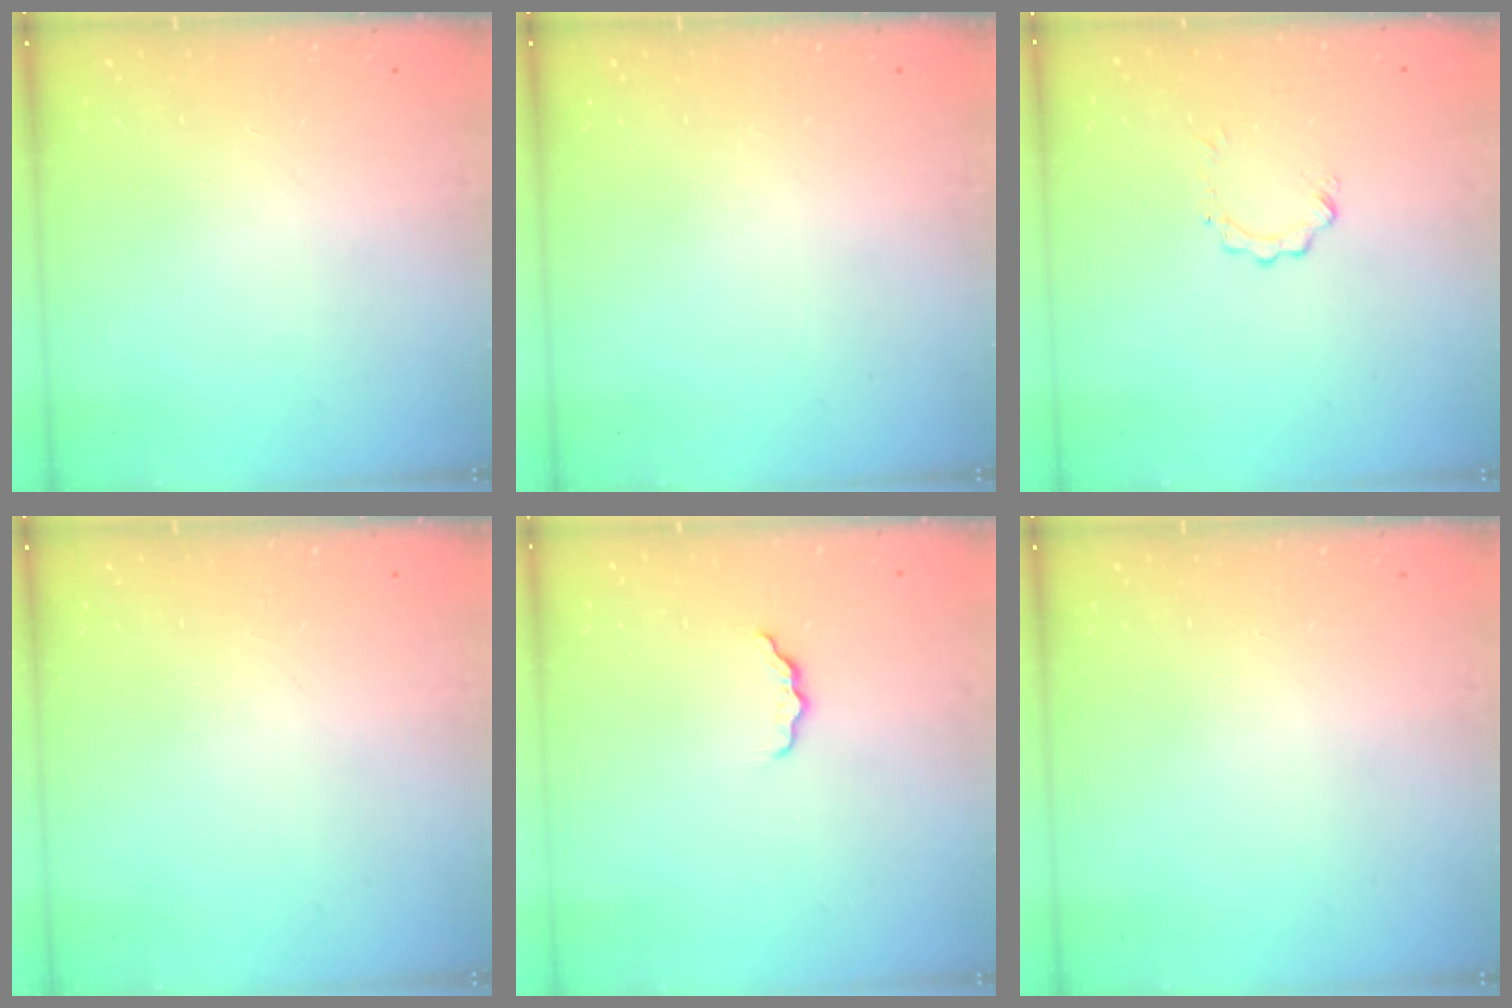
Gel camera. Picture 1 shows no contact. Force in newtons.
{"total": 0.0}
{"total": 0.7, "press": 0.7, "slide": 0.1}
{"total": 0.0}
{"total": 3.7, "press": 3.6, "slide": 0.5}
{"total": 0.0}